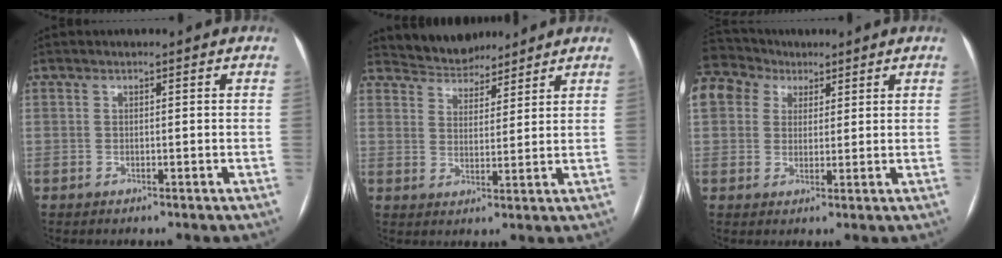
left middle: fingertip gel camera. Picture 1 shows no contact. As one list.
[{"total": 6.6, "force": [6.2, 2.1, 0.4], "torque": [-0.011, 0.014, 0.106]}, {"total": 14.8, "force": [8.4, 10.7, 5.8], "torque": [-0.178, 0.074, 0.162]}]